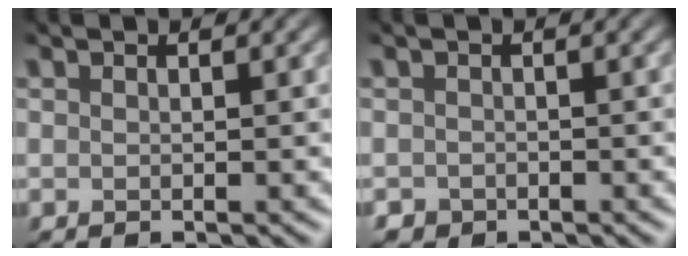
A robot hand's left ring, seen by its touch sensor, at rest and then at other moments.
{"total": 1.3, "force": [-1.0, -0.3, -0.7], "torque": [-0.008, -0.006, 0.006]}